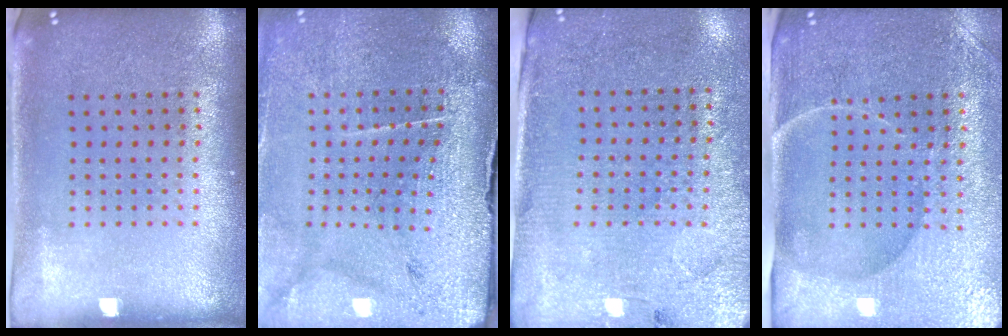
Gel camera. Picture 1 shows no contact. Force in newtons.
{"total": 3.4, "press": 3.3, "slide": 0.7}
{"total": 2.8, "press": 2.6, "slide": 1.1}
{"total": 4.6, "press": 4.1, "slide": 2.2}